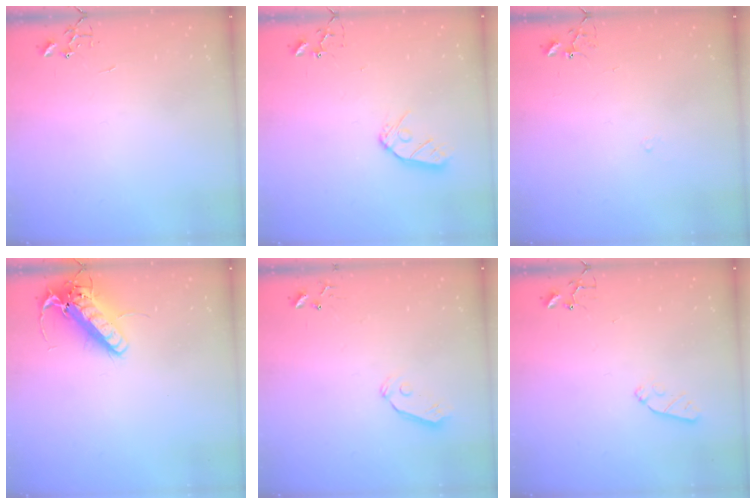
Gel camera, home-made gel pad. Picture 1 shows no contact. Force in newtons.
{"total": 9.1, "press": 9.1, "slide": 0.9}
{"total": 6.8, "press": 6.8, "slide": 0.5}
{"total": 15.6, "press": 15.3, "slide": 3.2}
{"total": 4.4, "press": 4.3, "slide": 0.5}
{"total": 6.2, "press": 6.2, "slide": 0.9}